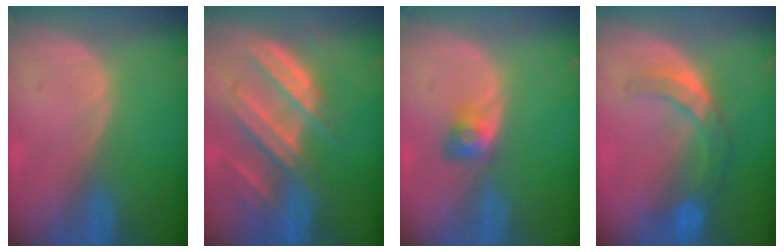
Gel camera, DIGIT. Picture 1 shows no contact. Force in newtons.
{"total": 8.8, "press": 8.1, "slide": 3.4}
{"total": 2.9, "press": 2.5, "slide": 1.6}
{"total": 7.3, "press": 6.4, "slide": 3.6}